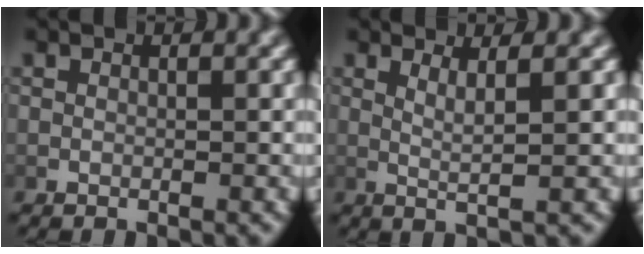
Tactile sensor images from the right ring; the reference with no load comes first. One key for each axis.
{"total": 2.8, "fx": 1.2, "fy": 0.0, "fz": 2.6, "tx": -0.041, "ty": -0.005, "tz": 0.023}